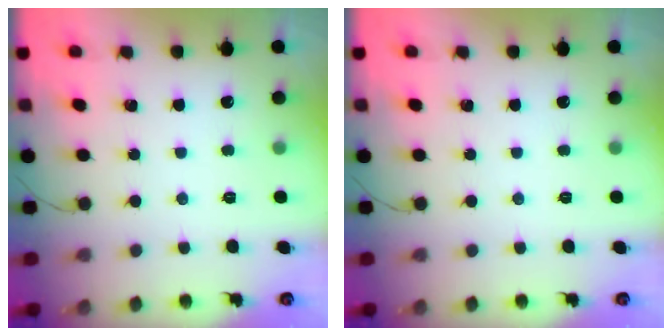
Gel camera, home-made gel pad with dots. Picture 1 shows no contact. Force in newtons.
{"total": 0.0}